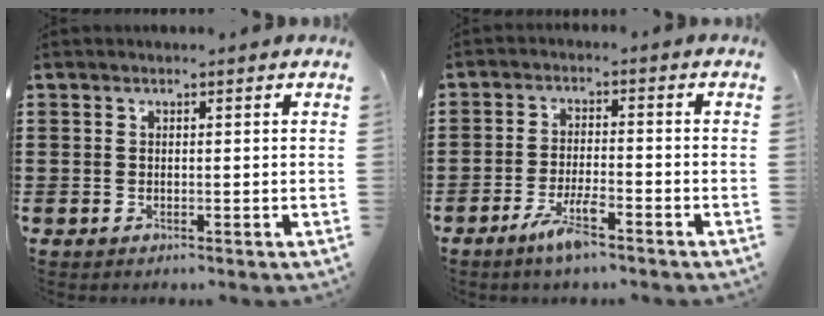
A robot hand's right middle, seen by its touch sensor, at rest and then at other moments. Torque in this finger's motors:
{"motor_torque": [2.14, 0.00, 0.35, 0.07]}